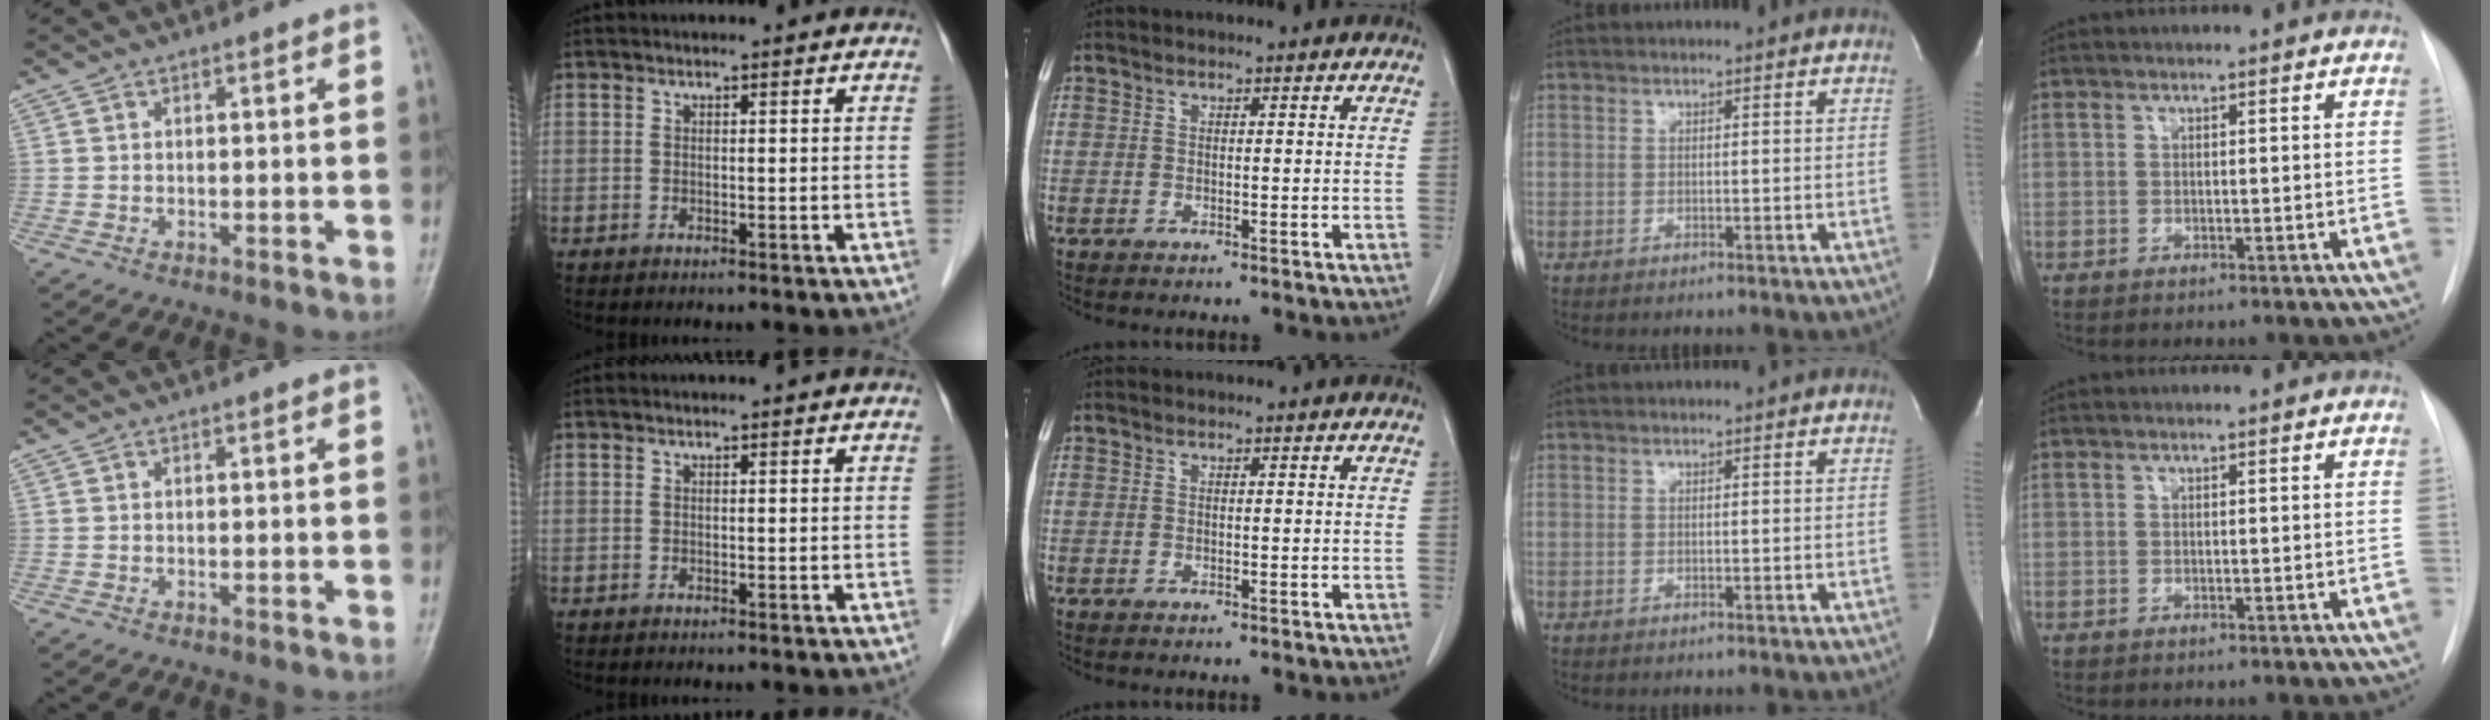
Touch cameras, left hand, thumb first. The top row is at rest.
{}